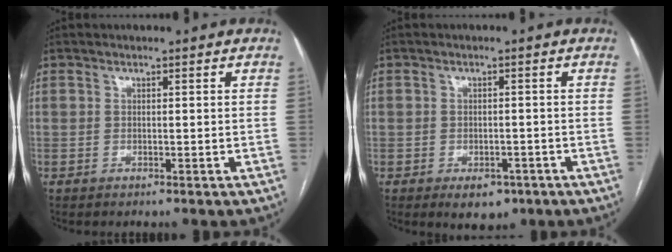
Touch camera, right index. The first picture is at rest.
{"total": 4.3, "force": [-2.5, 2.6, 2.4], "torque": [-0.026, 0.000, -0.024]}